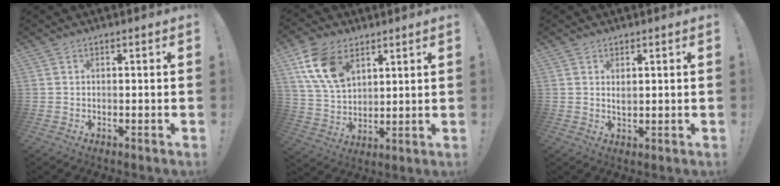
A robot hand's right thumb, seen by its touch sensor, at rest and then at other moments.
{"total": 14.7, "force": [7.2, 9.7, 8.3], "torque": [-0.160, -0.021, 0.144]}
{"total": 2.0, "force": [1.1, 1.0, 1.3], "torque": [-0.017, -0.002, 0.017]}